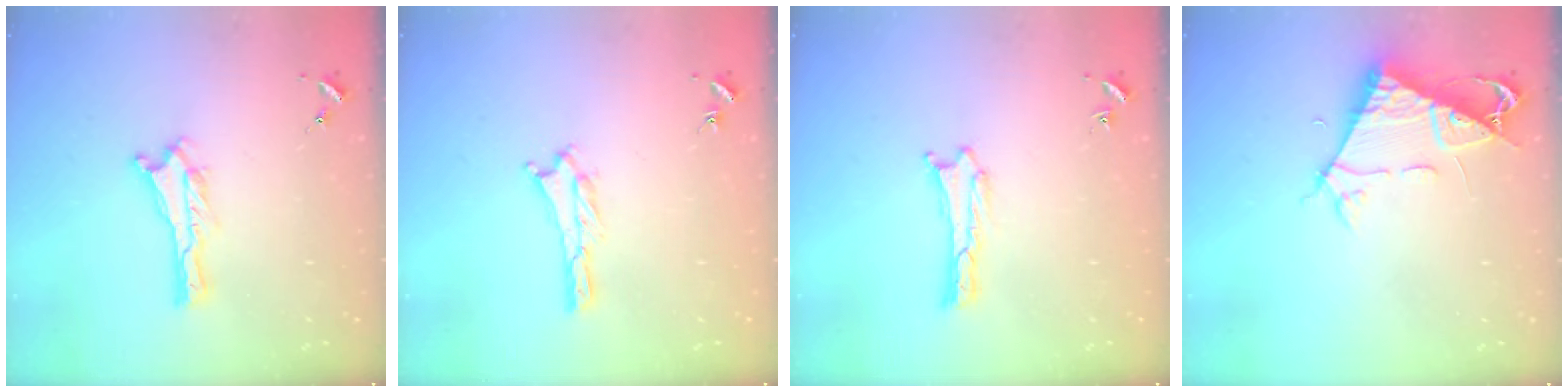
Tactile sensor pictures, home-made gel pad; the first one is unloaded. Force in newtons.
{"total": 1.2, "press": 1.1, "slide": 0.2}
{"total": 0.0}
{"total": 7.6, "press": 7.6, "slide": 1.0}